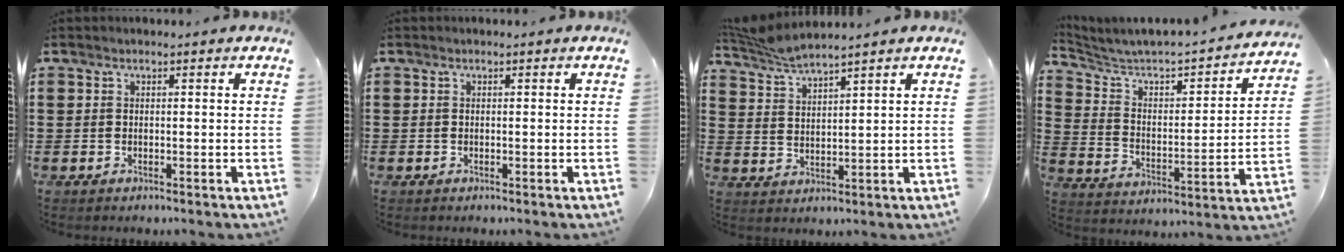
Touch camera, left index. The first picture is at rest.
{"total": 0.0}
{"total": 4.0, "force": [3.8, -0.4, 1.3], "torque": [-0.039, -0.014, 0.069]}
{"total": 3.6, "force": [2.9, 1.4, 1.6], "torque": [-0.054, -0.031, 0.035]}